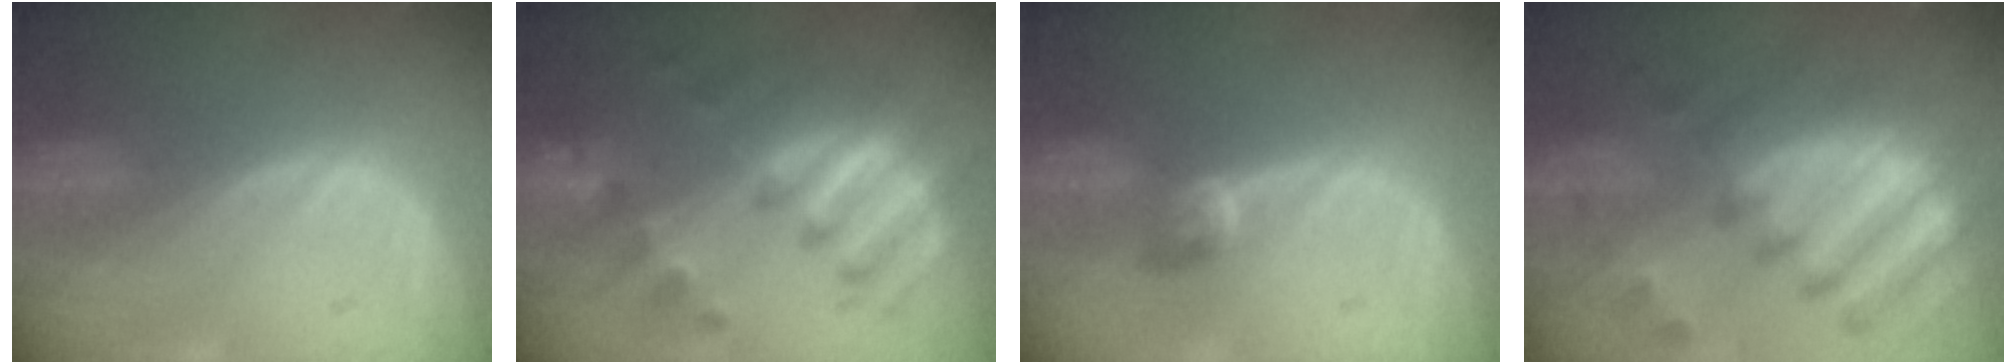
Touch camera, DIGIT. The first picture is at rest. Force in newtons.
{"total": 8.4, "press": 8.4, "slide": 0.3}
{"total": 2.8, "press": 2.5, "slide": 1.3}
{"total": 12.2, "press": 10.5, "slide": 6.3}